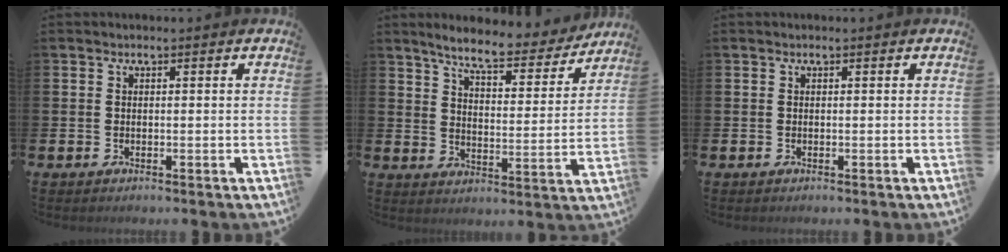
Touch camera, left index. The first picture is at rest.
{"total": 7.4, "force": [6.8, 1.2, 2.8], "torque": [-0.066, -0.043, 0.113]}
{"total": 0.0}